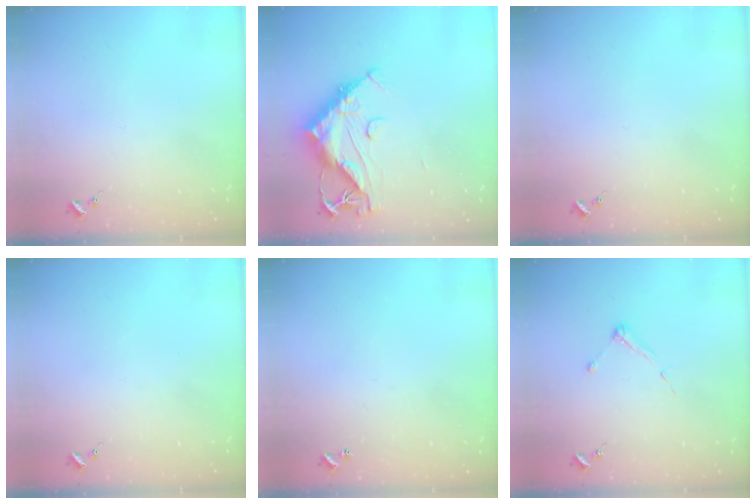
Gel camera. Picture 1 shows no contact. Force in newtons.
{"total": 15.1, "press": 15.1, "slide": 1.2}
{"total": 0.0}
{"total": 0.0}
{"total": 0.9, "press": 0.9, "slide": 0.2}
{"total": 4.4, "press": 4.3, "slide": 0.5}